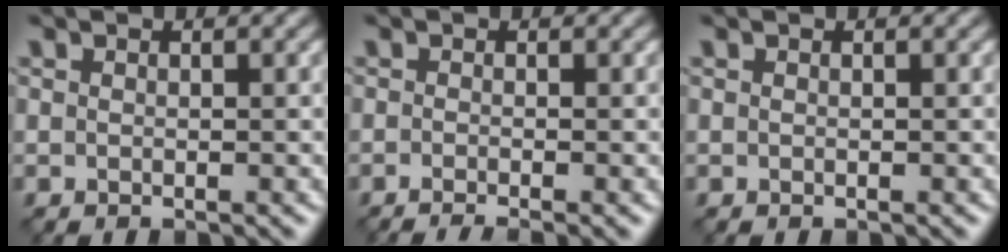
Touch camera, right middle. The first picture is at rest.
{"total": 2.6, "force": [-1.3, 0.7, 2.1], "torque": [-0.018, -0.007, -0.028]}
{"total": 0.0}